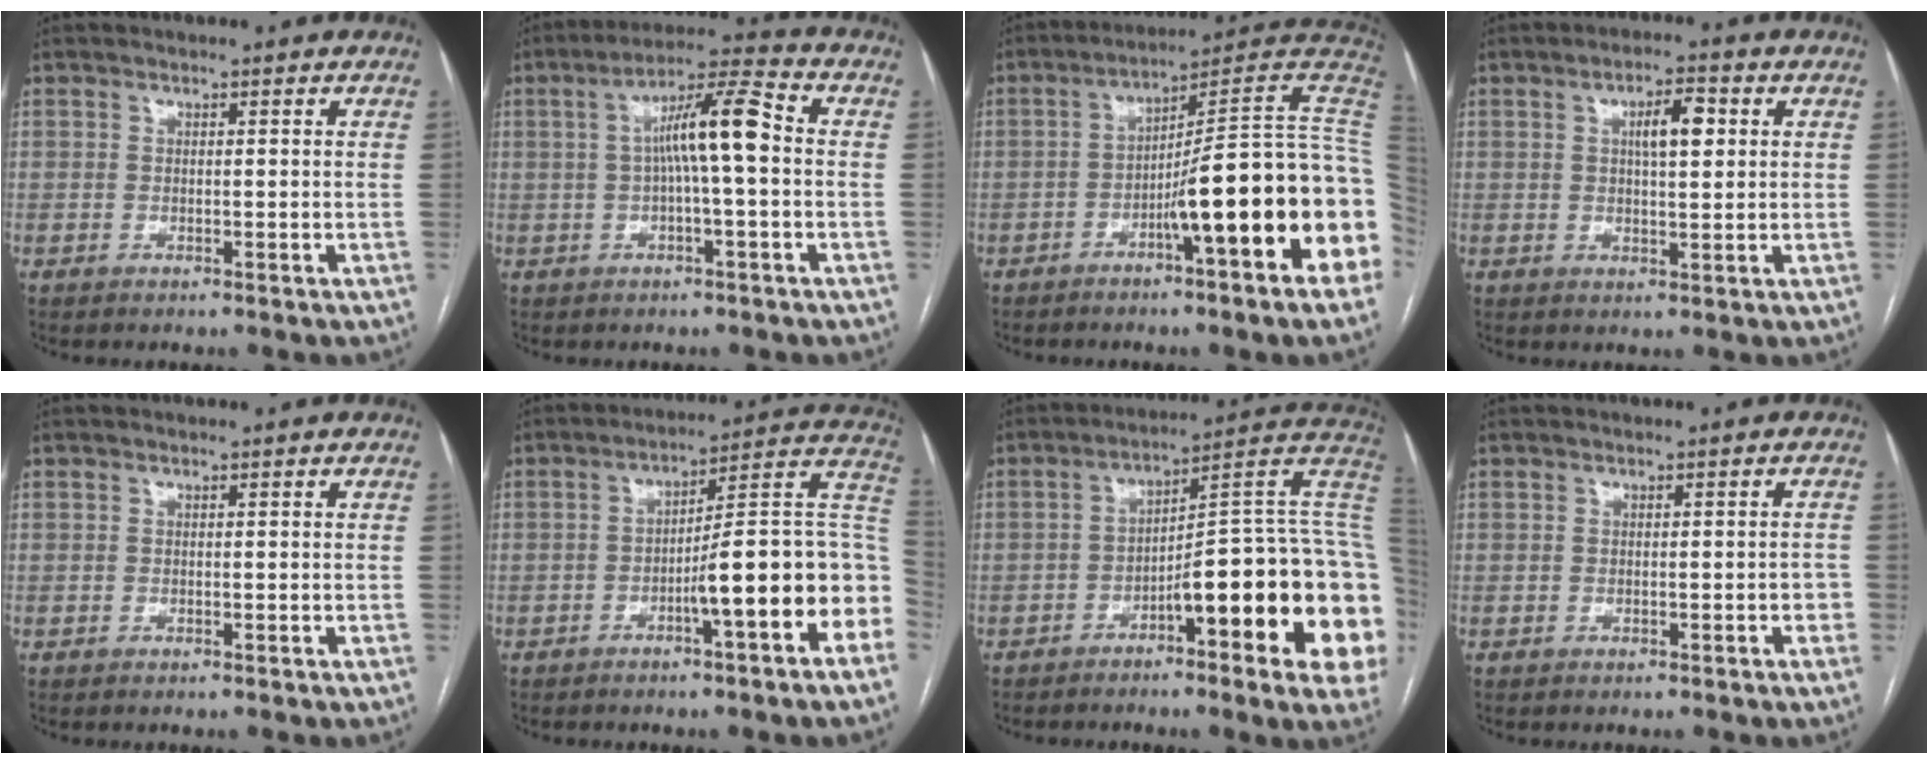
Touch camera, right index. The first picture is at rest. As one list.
[{"total": 9.6, "force": [0.3, 0.8, 9.5], "torque": [-0.167, 0.027, 0.001]}, {"total": 19.2, "force": [-4.0, 0.1, 18.8], "torque": [-0.175, 0.034, -0.056]}, {"total": 5.4, "force": [1.6, 1.5, 5.0], "torque": [-0.085, 0.010, 0.027]}, {"total": 0.0}, {"total": 15.6, "force": [-4.9, 1.5, 14.8], "torque": [-0.171, 0.038, -0.067]}, {"total": 23.2, "force": [-5.2, 3.4, 22.4], "torque": [-0.209, 0.031, -0.067]}, {"total": 1.4, "force": [-0.4, 0.6, 1.2], "torque": [-0.011, 0.008, -0.001]}]